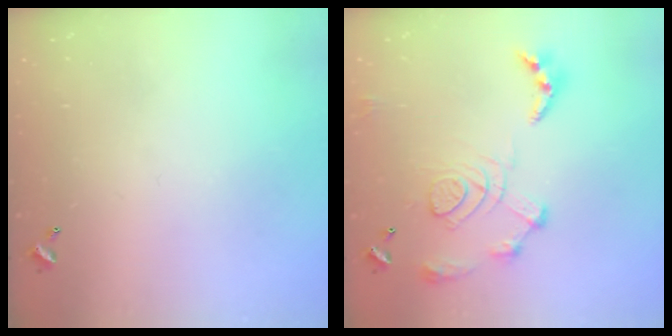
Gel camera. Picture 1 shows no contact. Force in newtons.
{"total": 13.9, "press": 13.8, "slide": 1.5}